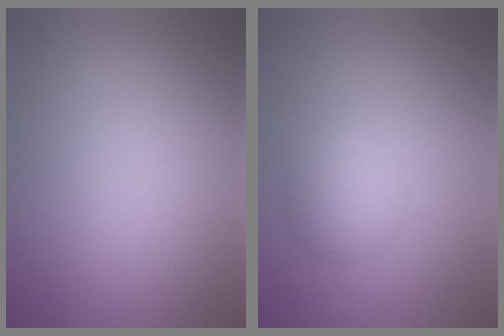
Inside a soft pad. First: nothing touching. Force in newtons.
{"total": 2.8, "press": 2.8, "slide": 0.1}